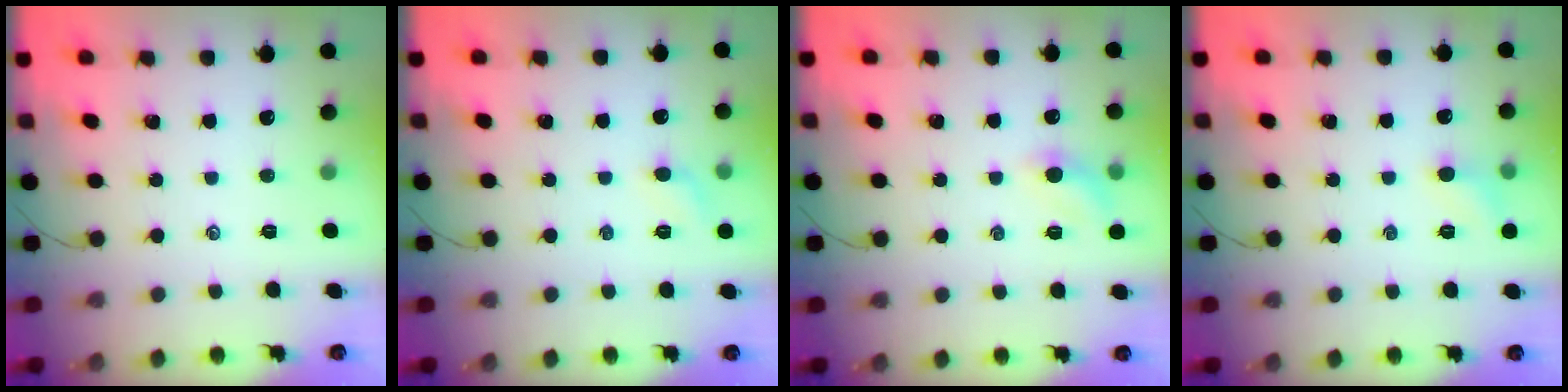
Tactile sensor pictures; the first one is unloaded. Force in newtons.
{"total": 5.0, "press": 4.7, "slide": 1.6}
{"total": 6.2, "press": 6.1, "slide": 1.2}
{"total": 5.5, "press": 5.2, "slide": 1.9}